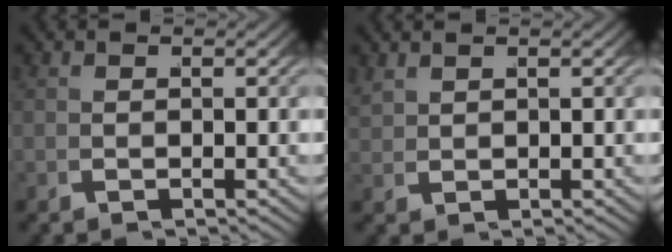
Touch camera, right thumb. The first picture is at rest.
{"total": 1.4, "force": [1.3, -0.1, 0.4], "torque": [-0.003, 0.010, 0.031]}